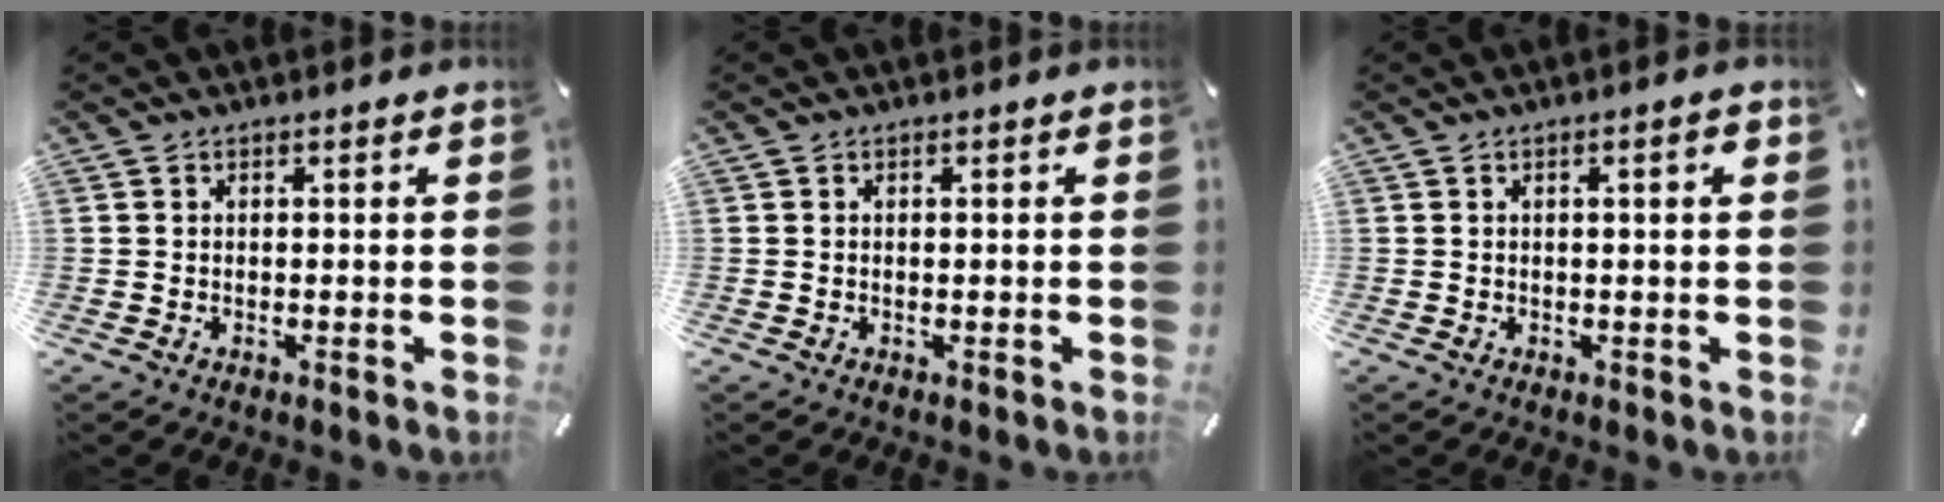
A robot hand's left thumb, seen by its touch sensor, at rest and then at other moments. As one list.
[{"total": 0.0}, {"total": 2.3, "force": [0.5, 0.3, 2.2], "torque": [-0.042, 0.003, 0.007]}]